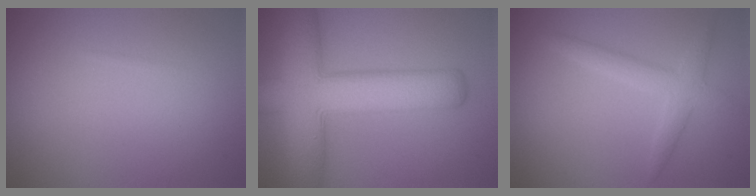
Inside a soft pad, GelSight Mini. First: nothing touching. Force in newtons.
{"total": 9.9, "press": 9.9, "slide": 0.6}
{"total": 2.5, "press": 2.5, "slide": 0.1}